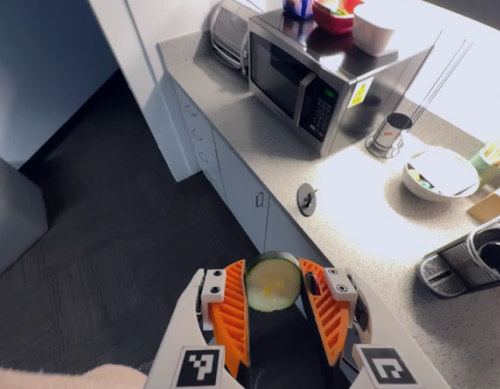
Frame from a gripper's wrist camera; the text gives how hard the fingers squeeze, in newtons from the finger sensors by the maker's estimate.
{"total": 10.5, "left": 11.2, "right": 9.7}